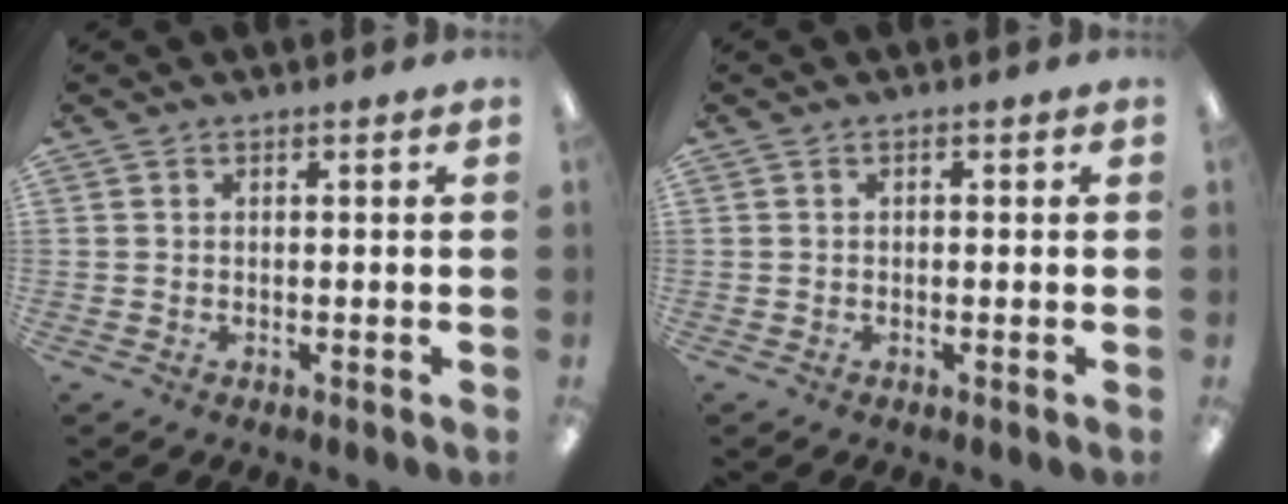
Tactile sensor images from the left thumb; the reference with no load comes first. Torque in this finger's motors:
{"motor_torque": [-0.20, -0.34, 0.26, -0.06, 0.04]}